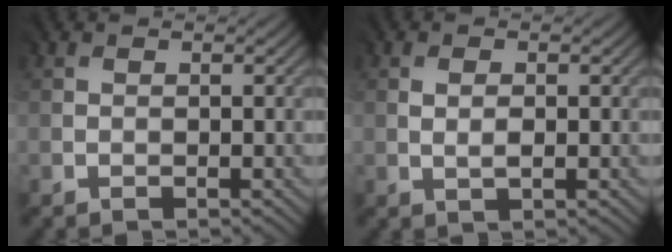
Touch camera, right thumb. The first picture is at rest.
{"total": 1.0, "force": [0.2, 0.4, 0.9], "torque": [-0.018, -0.002, 0.005]}